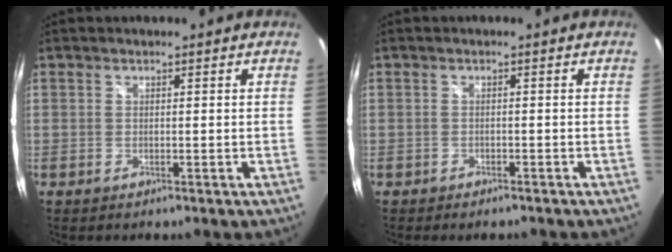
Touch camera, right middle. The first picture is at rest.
{"total": 2.1, "force": [-1.7, 0.9, 0.8], "torque": [-0.017, -0.011, -0.025]}